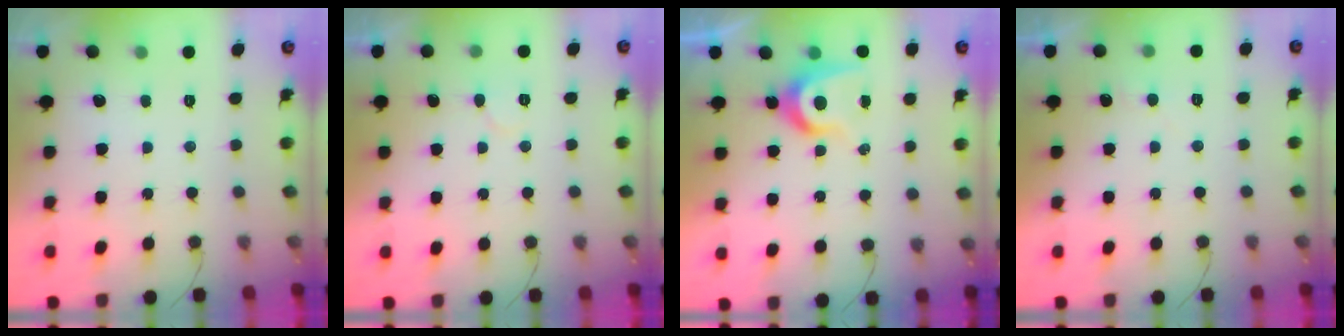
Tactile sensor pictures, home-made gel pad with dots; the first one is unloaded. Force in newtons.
{"total": 4.8, "press": 4.8, "slide": 0.4}
{"total": 8.4, "press": 8.4, "slide": 0.7}
{"total": 3.9, "press": 3.8, "slide": 0.5}